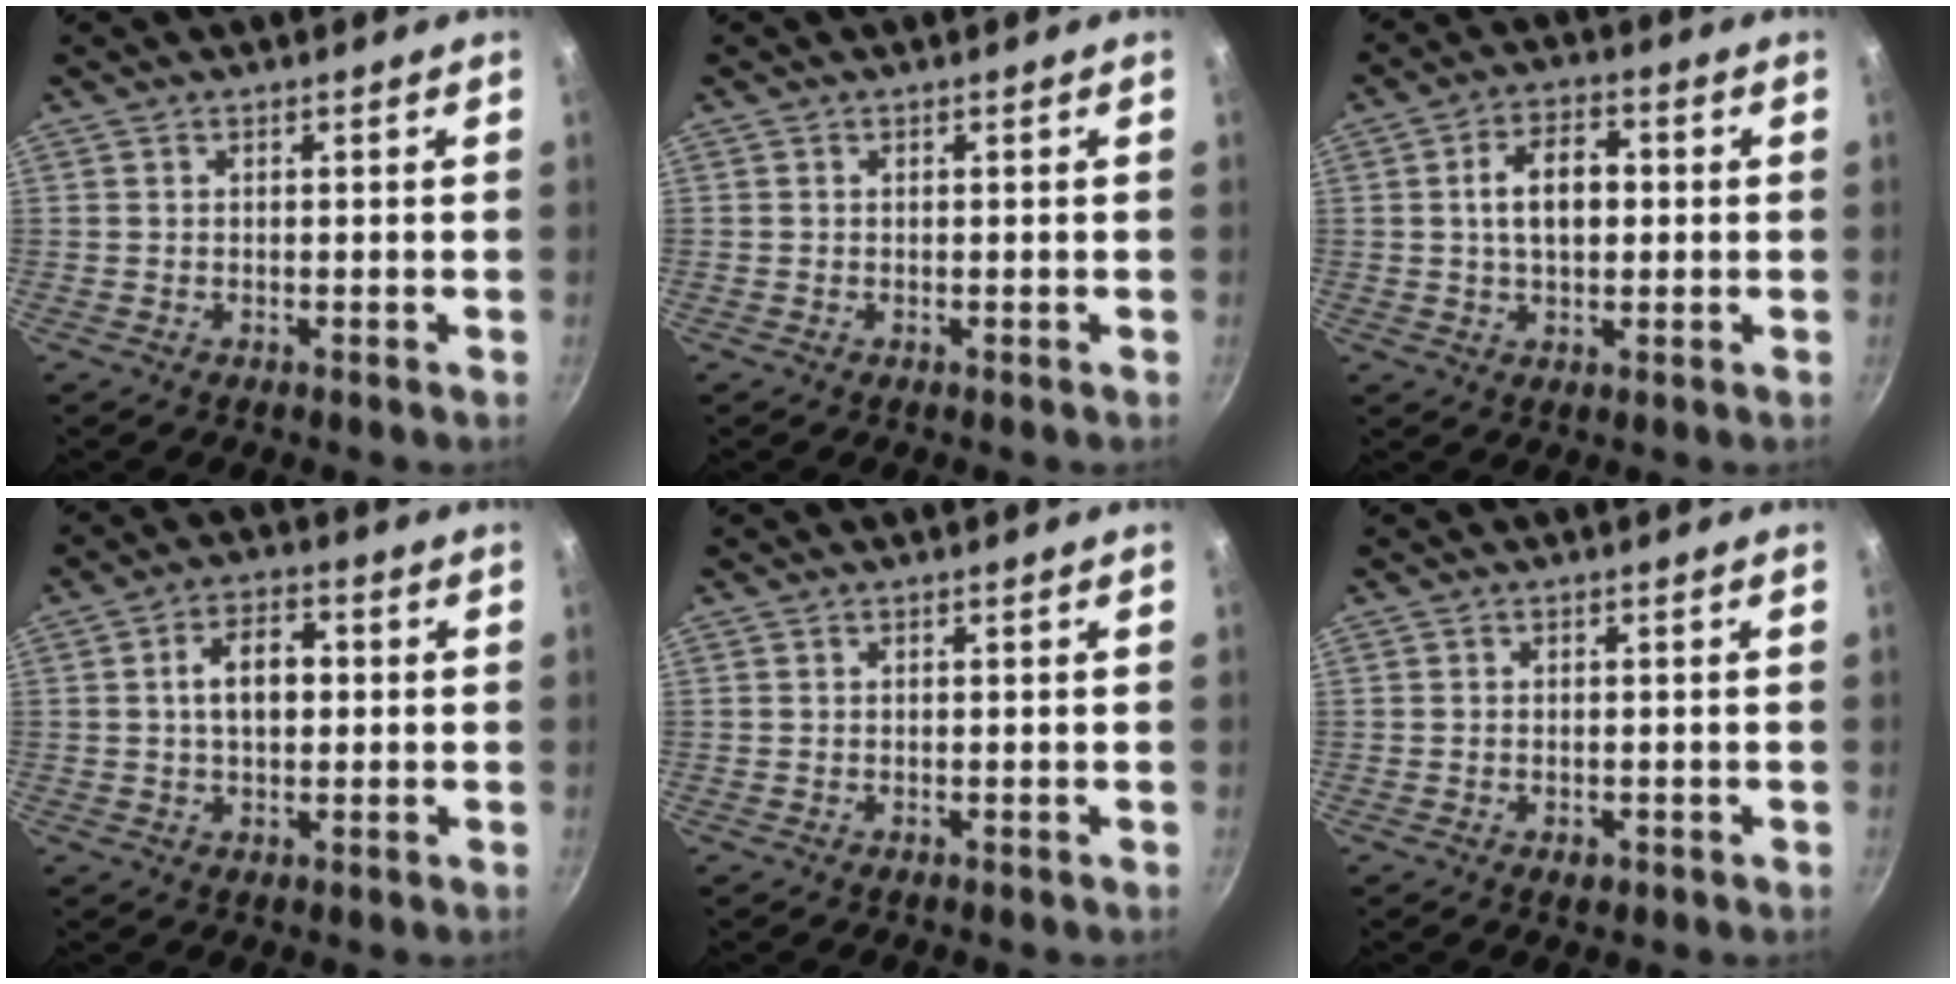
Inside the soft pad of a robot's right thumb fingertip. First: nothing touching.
{"total": 0.0}
{"total": 8.9, "force": [0.8, 5.4, 7.0], "torque": [-0.098, 0.018, 0.009]}
{"total": 7.7, "force": [0.7, 4.8, 6.1], "torque": [-0.078, 0.019, 0.006]}
{"total": 0.0}
{"total": 1.8, "force": [-0.7, 1.1, 1.2], "torque": [-0.018, 0.000, -0.011]}